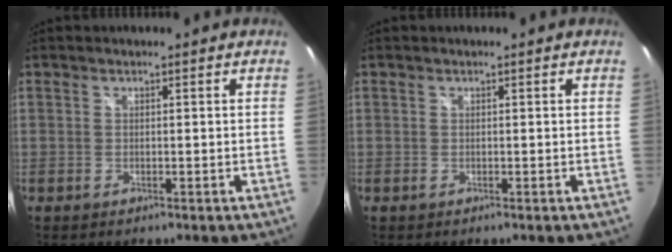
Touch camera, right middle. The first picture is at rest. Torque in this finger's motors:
{"motor_torque": [0.00, 0.00, 0.00, 0.00]}